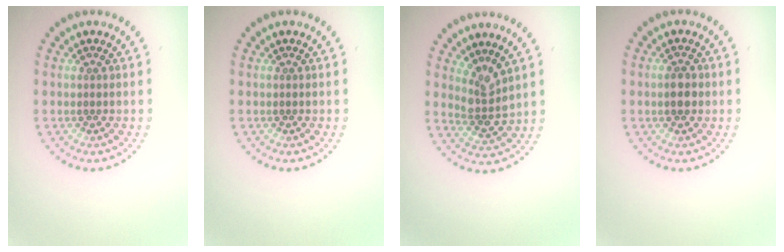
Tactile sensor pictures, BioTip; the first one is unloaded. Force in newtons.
{"total": 0.0}
{"total": 2.8, "press": 2.0, "slide": 1.9}
{"total": 1.7, "press": 1.7, "slide": 0.1}